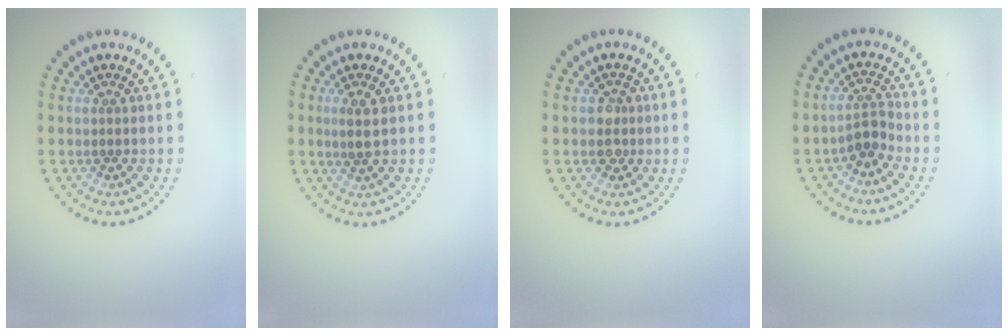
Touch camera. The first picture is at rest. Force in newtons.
{"total": 1.9, "press": 1.8, "slide": 0.7}
{"total": 1.7, "press": 1.7, "slide": 0.4}
{"total": 2.0, "press": 1.4, "slide": 1.3}